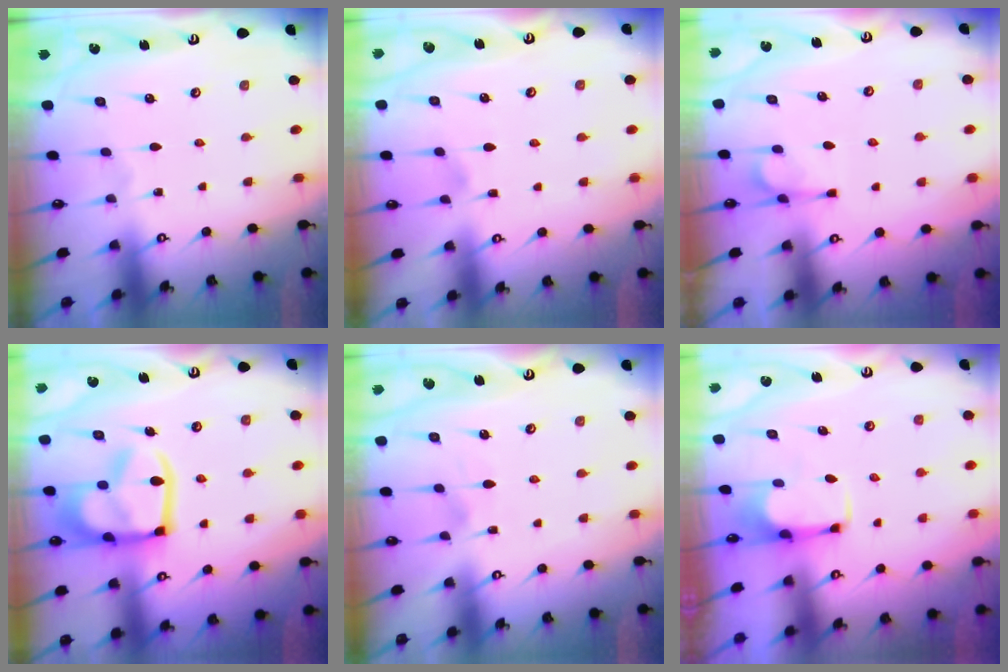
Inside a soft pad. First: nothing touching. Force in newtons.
{"total": 3.3, "press": 3.3, "slide": 0.4}
{"total": 1.6, "press": 0.9, "slide": 1.3}
{"total": 19.1, "press": 18.9, "slide": 2.2}
{"total": 3.8, "press": 3.8, "slide": 0.4}
{"total": 2.8, "press": 2.7, "slide": 0.9}